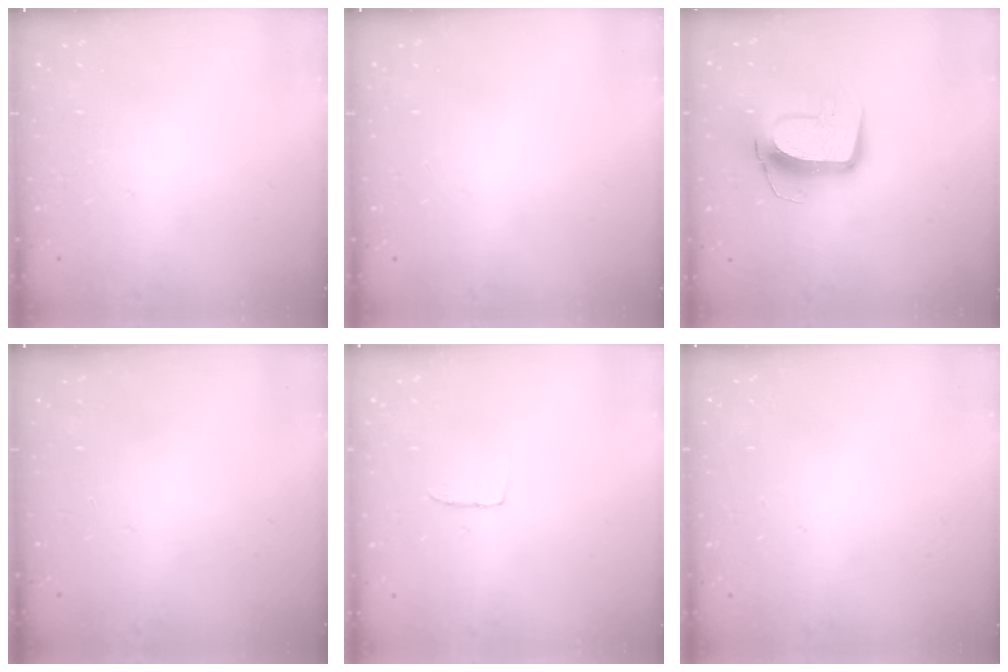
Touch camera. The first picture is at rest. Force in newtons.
{"total": 0.0}
{"total": 11.8, "press": 11.7, "slide": 1.1}
{"total": 0.0}
{"total": 2.4, "press": 2.4, "slide": 0.1}
{"total": 0.0}